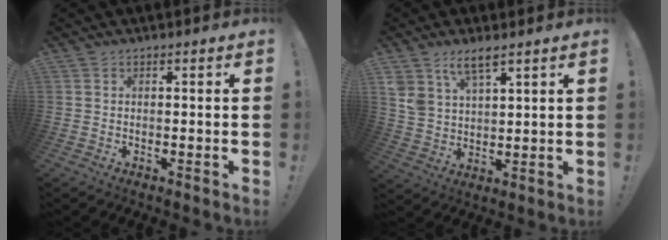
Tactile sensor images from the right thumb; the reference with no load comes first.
{"total": 7.3, "force": [5.6, 3.1, 3.4], "torque": [-0.066, -0.027, 0.106]}